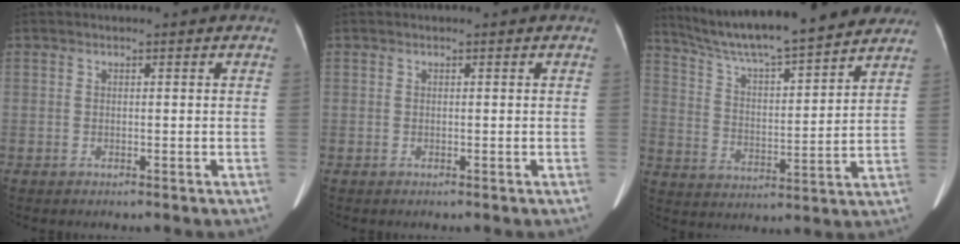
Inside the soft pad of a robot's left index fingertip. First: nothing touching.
{"total": 0.0}
{"total": 19.7, "force": [17.5, 1.8, 9.0], "torque": [-0.154, 0.019, 0.268]}